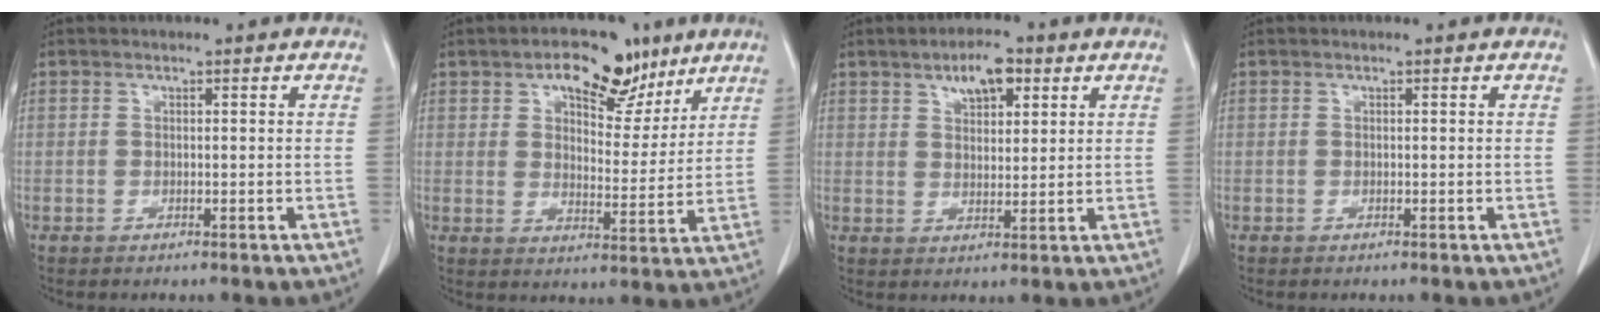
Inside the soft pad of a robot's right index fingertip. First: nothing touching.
{"total": 10.3, "force": [6.5, 5.2, 6.1], "torque": [-0.084, 0.011, 0.100]}
{"total": 5.8, "force": [3.2, 2.4, 4.1], "torque": [-0.069, 0.004, 0.052]}
{"total": 0.0}